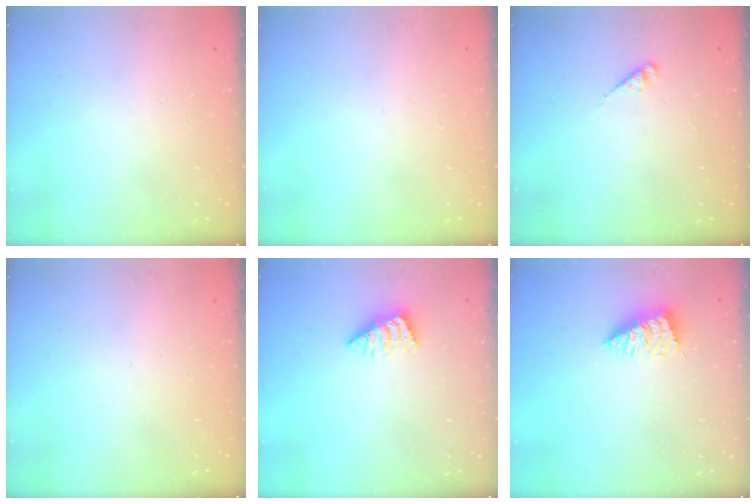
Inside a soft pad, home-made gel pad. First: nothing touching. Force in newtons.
{"total": 0.0}
{"total": 1.8, "press": 1.8, "slide": 0.3}
{"total": 0.0}
{"total": 2.3, "press": 2.2, "slide": 0.4}
{"total": 2.1, "press": 2.1, "slide": 0.1}